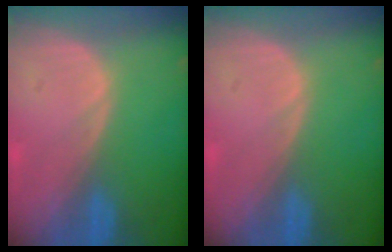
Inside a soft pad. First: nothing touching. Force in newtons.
{"total": 0.0}